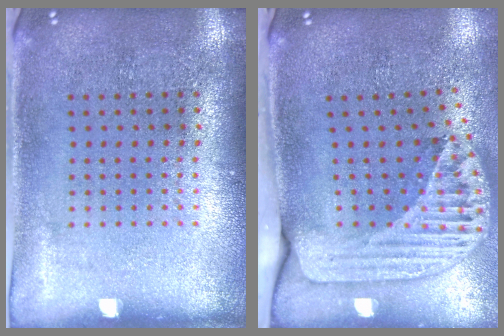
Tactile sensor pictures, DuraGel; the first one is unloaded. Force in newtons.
{"total": 2.6, "press": 1.8, "slide": 1.9}